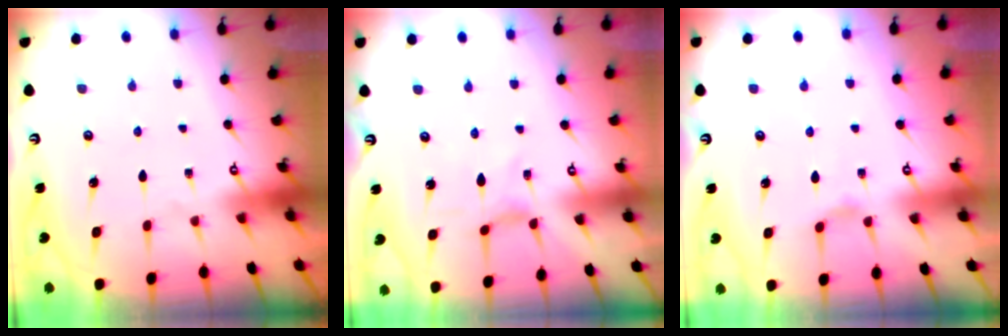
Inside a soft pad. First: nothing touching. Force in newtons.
{"total": 0.0}
{"total": 1.1, "press": 1.0, "slide": 0.3}